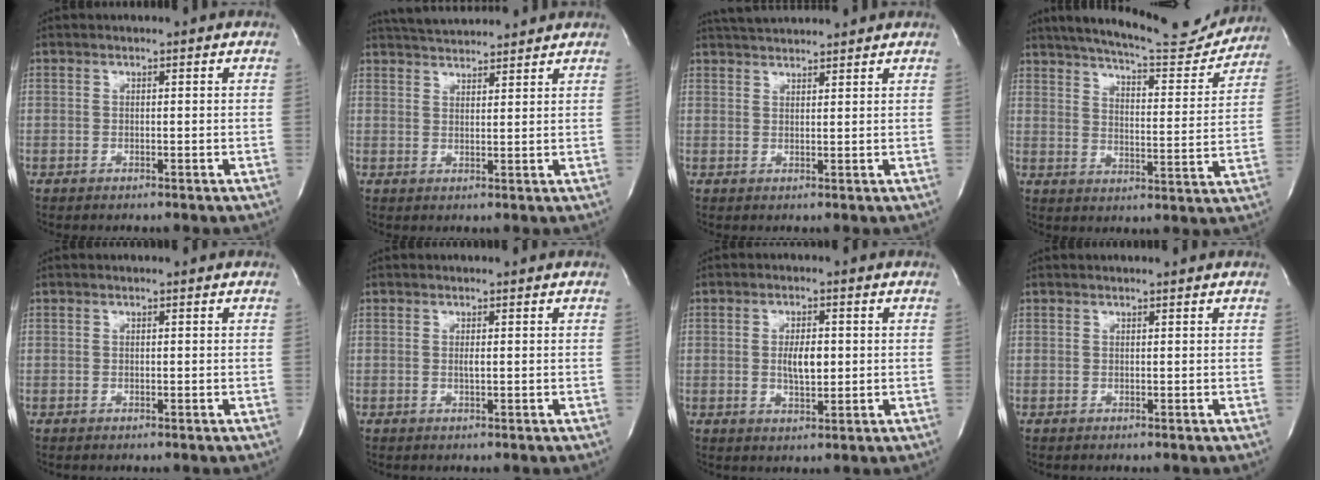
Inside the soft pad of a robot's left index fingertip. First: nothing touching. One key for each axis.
{"total": 8.3, "fx": 7.9, "fy": 0.9, "fz": 2.2, "tx": -0.045, "ty": 0.025, "tz": 0.123}
{"total": 6.4, "fx": 6.1, "fy": 0.5, "fz": 1.7, "tx": -0.036, "ty": 0.032, "tz": 0.096}
{"total": 18.3, "fx": 16.8, "fy": 2.8, "fz": 6.7, "tx": -0.101, "ty": -0.025, "tz": 0.220}
{"total": 0.0}
{"total": 0.7, "fx": 0.0, "fy": 0.0, "fz": 0.7, "tx": -0.018, "ty": -0.005, "tz": 0.000}
{"total": 4.3, "fx": 0.1, "fy": 1.7, "fz": 4.0, "tx": -0.071, "ty": -0.005, "tz": 0.005}
{"total": 0.6, "fx": 0.6, "fy": 0.0, "fz": 0.2, "tx": -0.006, "ty": 0.000, "tz": 0.009}